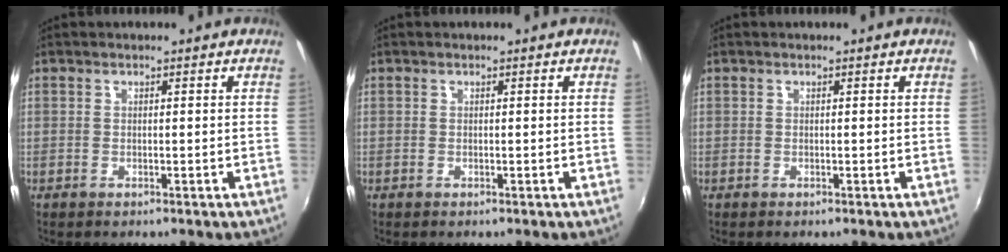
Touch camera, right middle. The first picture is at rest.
{"total": 0.0}
{"total": 0.0}